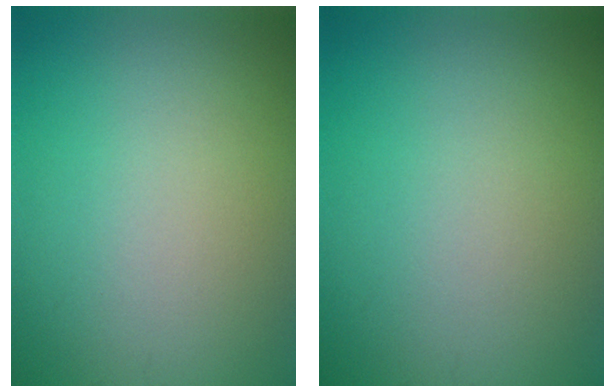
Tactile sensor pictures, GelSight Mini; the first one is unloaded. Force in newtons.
{"total": 0.0}